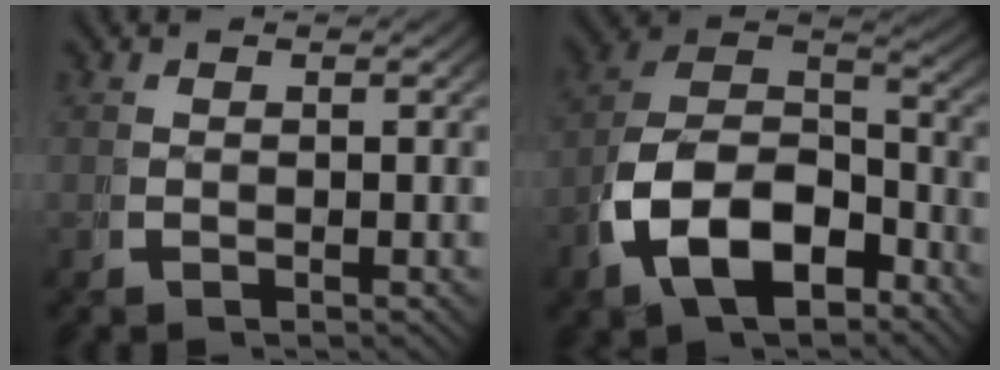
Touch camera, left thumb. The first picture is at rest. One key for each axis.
{"total": 12.0, "fx": -1.9, "fy": 8.4, "fz": 8.4, "tx": -0.196, "ty": -0.042, "tz": -0.020}